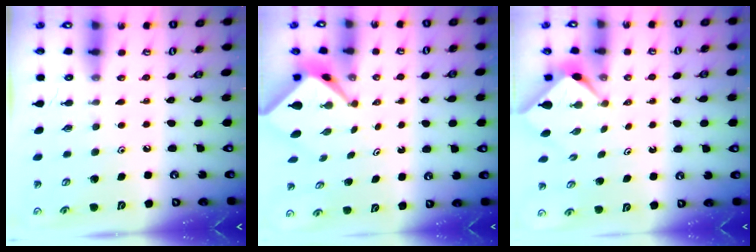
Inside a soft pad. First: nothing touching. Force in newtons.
{"total": 2.6, "press": 2.6, "slide": 0.2}
{"total": 2.5, "press": 2.5, "slide": 0.3}